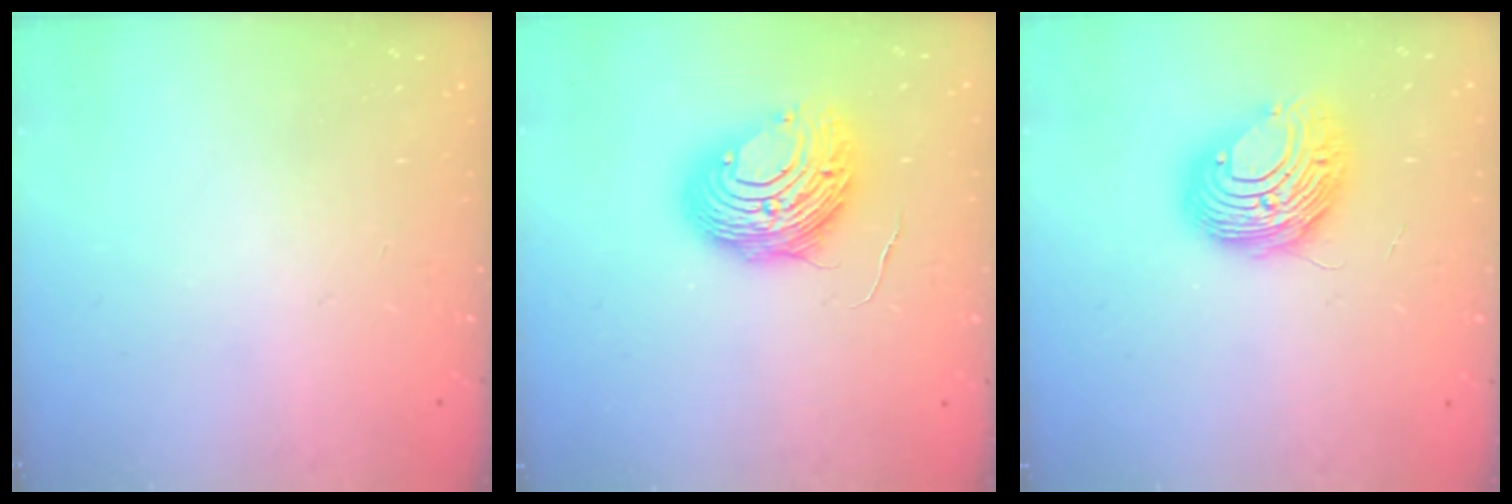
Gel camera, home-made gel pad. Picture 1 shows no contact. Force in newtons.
{"total": 12.2, "press": 12.2, "slide": 1.4}
{"total": 10.5, "press": 10.5, "slide": 1.3}